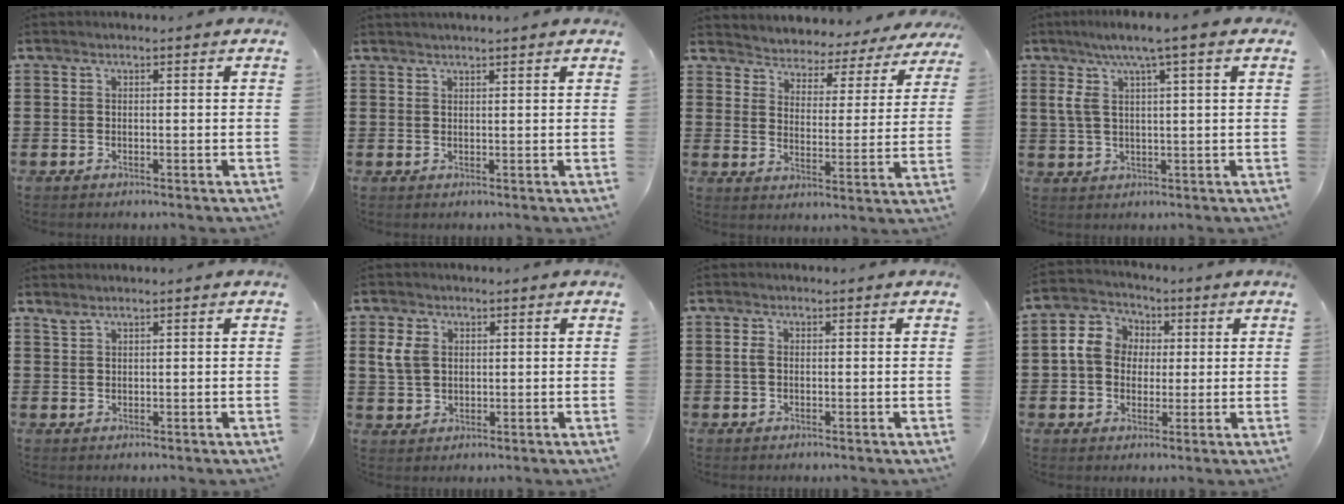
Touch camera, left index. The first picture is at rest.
{"total": 1.3, "force": [1.2, -0.1, 0.5], "torque": [-0.010, -0.001, 0.023]}
{"total": 3.4, "force": [3.3, 0.4, -0.8], "torque": [-0.012, -0.034, 0.049]}
{"total": 6.2, "force": [2.6, 0.8, 5.5], "torque": [-0.123, -0.001, 0.039]}
{"total": 1.1, "force": [1.0, 0.2, 0.4], "torque": [-0.011, 0.001, 0.020]}
{"total": 3.8, "force": [1.2, 2.9, 2.2], "torque": [-0.069, 0.007, 0.015]}
{"total": 1.7, "force": [0.0, 1.0, 1.3], "torque": [-0.037, 0.002, -0.003]}
{"total": 6.2, "force": [0.6, 5.6, 2.5], "torque": [-0.077, 0.018, 0.007]}